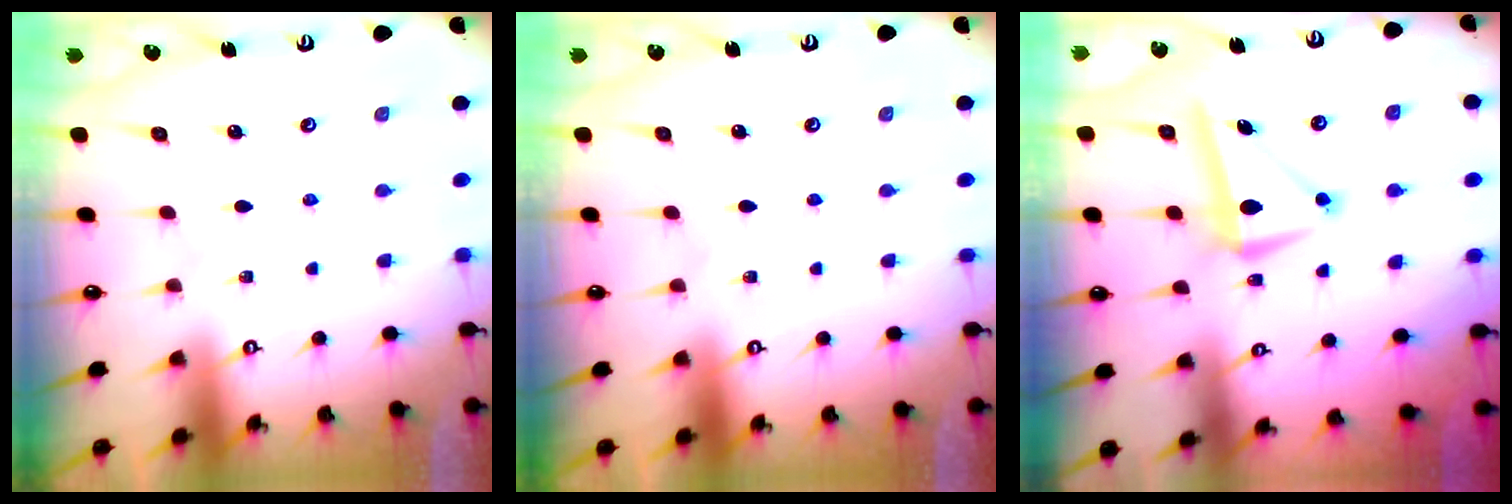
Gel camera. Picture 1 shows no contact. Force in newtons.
{"total": 0.0}
{"total": 8.5, "press": 8.2, "slide": 2.2}